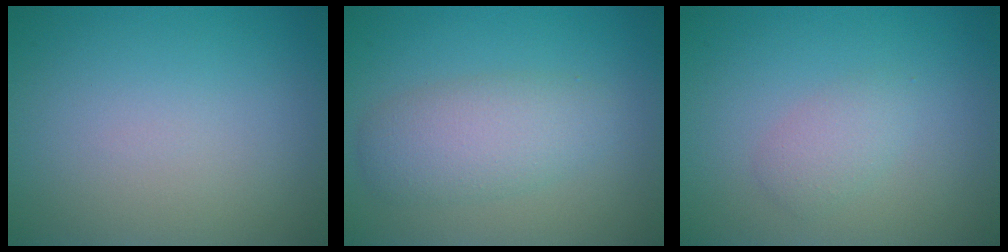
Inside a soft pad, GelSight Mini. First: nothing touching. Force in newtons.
{"total": 3.9, "press": 3.9, "slide": 0.3}
{"total": 1.7, "press": 1.7, "slide": 0.1}